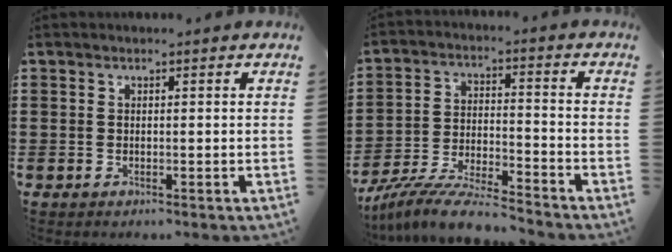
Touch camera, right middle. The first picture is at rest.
{"total": 9.2, "force": [-8.5, 0.5, 3.3], "torque": [-0.070, 0.008, -0.169]}